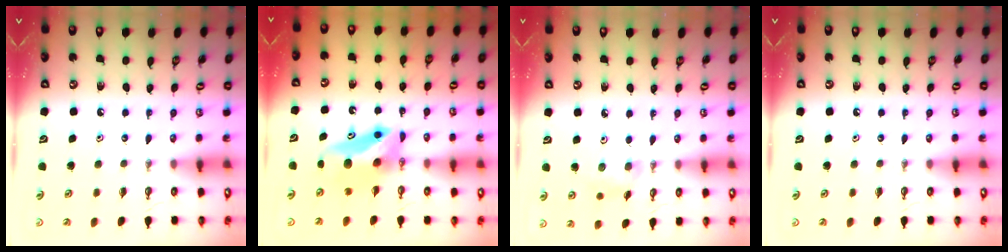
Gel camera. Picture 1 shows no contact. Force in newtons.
{"total": 8.2, "press": 7.4, "slide": 3.4}
{"total": 5.6, "press": 4.6, "slide": 3.3}
{"total": 0.0}